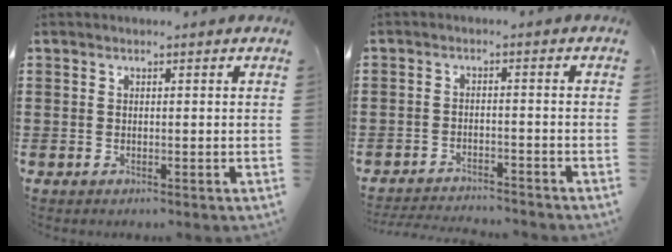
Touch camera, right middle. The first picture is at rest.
{"total": 2.5, "force": [-2.5, 0.1, 0.3], "torque": [-0.008, 0.001, -0.052]}